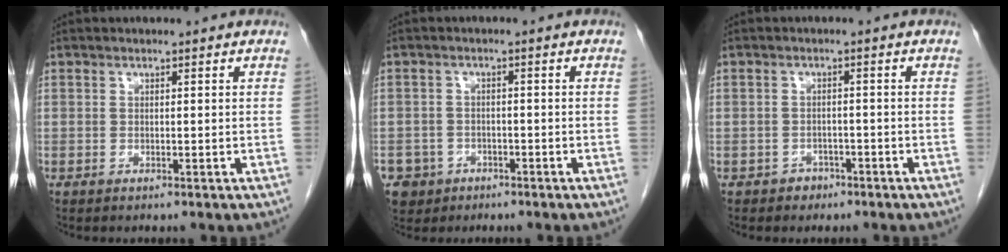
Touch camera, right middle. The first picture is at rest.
{"total": 5.6, "force": [-3.0, 4.7, 0.6], "torque": [-0.012, 0.009, -0.045]}
{"total": 2.0, "force": [-1.4, 1.4, 0.2], "torque": [-0.007, 0.006, -0.020]}